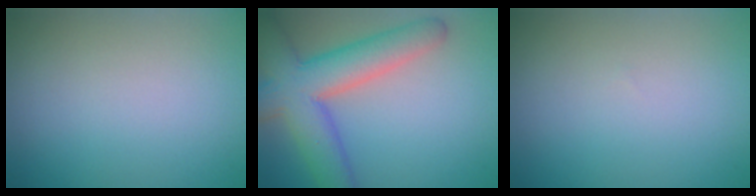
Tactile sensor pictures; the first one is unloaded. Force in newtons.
{"total": 8.3, "press": 8.3, "slide": 0.5}
{"total": 0.0}